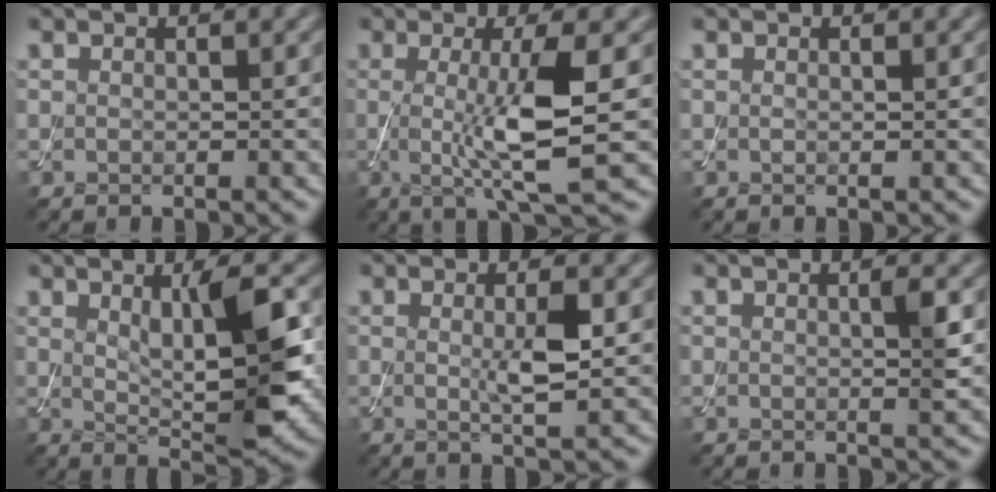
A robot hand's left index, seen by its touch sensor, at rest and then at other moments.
{"total": 6.5, "force": [-0.1, 1.1, 6.4], "torque": [-0.113, -0.010, -0.003]}
{"total": 0.0}
{"total": 6.7, "force": [1.1, 1.5, 6.4], "torque": [-0.097, -0.004, 0.023]}
{"total": 2.9, "force": [0.1, 0.4, 2.9], "torque": [-0.055, -0.005, 0.002]}
{"total": 1.7, "force": [0.1, 0.2, 1.7], "torque": [-0.027, -0.001, -0.001]}